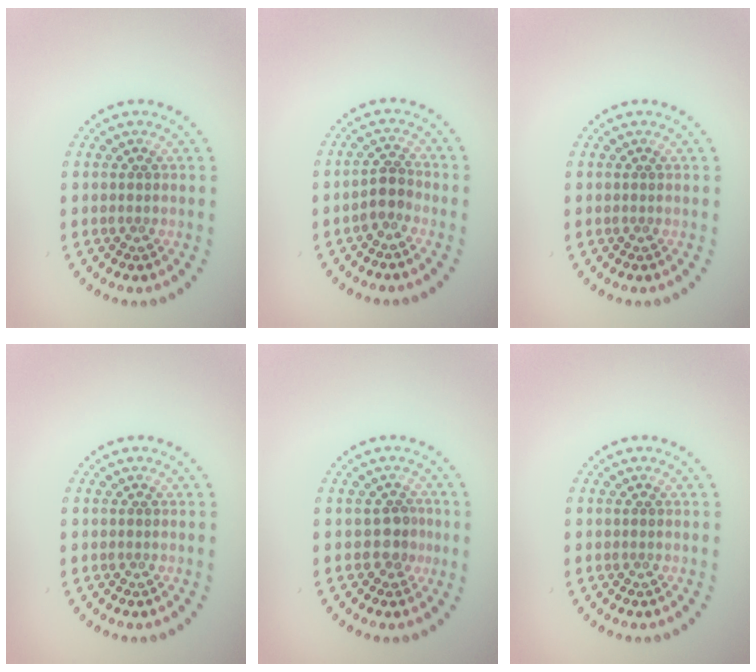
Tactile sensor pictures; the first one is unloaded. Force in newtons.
{"total": 2.0, "press": 1.6, "slide": 1.1}
{"total": 0.0}
{"total": 0.0}
{"total": 1.9, "press": 1.5, "slide": 1.0}
{"total": 0.0}